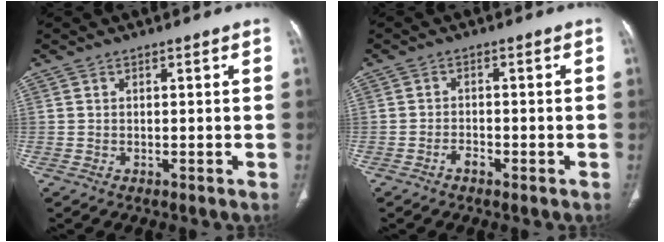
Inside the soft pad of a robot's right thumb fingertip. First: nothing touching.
{"total": 1.5, "force": [-0.8, 0.7, 1.0], "torque": [-0.020, 0.006, -0.016]}